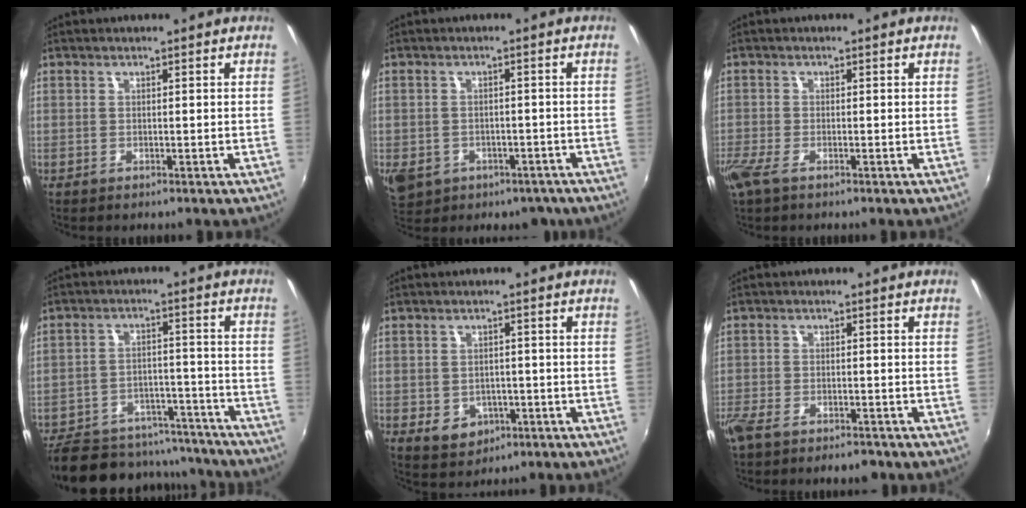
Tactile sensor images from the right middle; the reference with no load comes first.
{"total": 11.4, "force": [-5.1, 8.7, 5.2], "torque": [-0.138, -0.007, -0.059]}
{"total": 3.8, "force": [-2.4, 1.1, 2.8], "torque": [-0.067, -0.014, -0.046]}
{"total": 20.9, "force": [-17.5, 8.5, 7.6], "torque": [-0.165, 0.022, -0.220]}
{"total": 5.5, "force": [-2.0, 4.5, 2.5], "torque": [-0.060, 0.001, -0.018]}
{"total": 8.6, "force": [-6.4, 3.6, 4.6], "torque": [-0.119, -0.022, -0.113]}